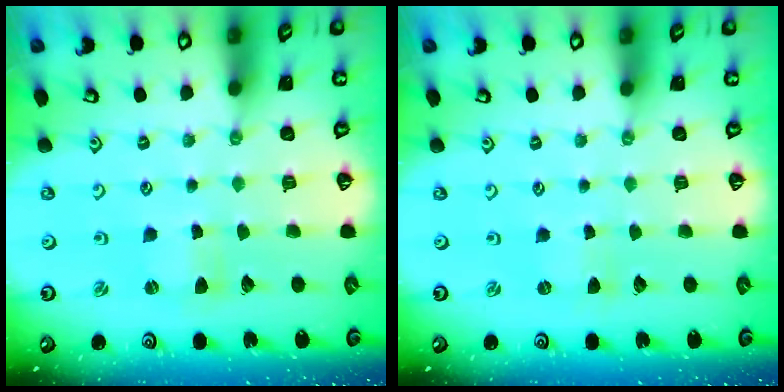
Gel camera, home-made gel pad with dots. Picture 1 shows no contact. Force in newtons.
{"total": 0.0}